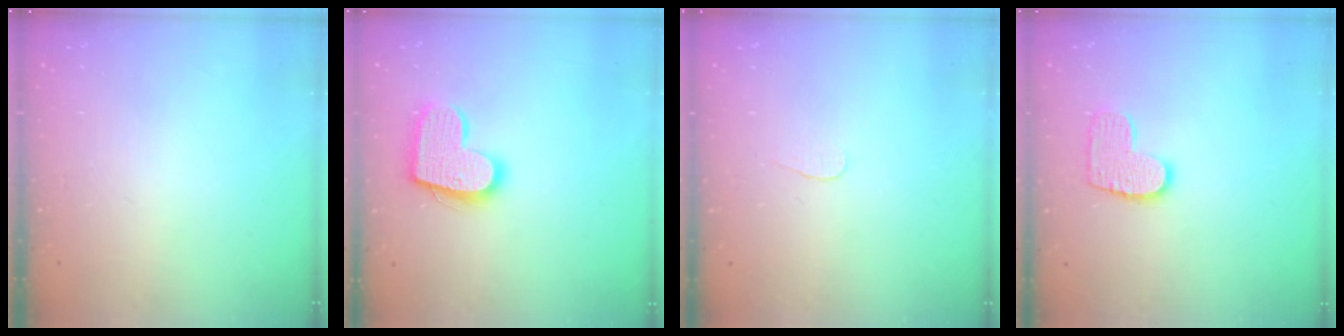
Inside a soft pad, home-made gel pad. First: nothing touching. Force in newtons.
{"total": 14.9, "press": 14.9, "slide": 1.0}
{"total": 2.8, "press": 2.7, "slide": 0.3}
{"total": 9.7, "press": 9.7, "slide": 0.3}